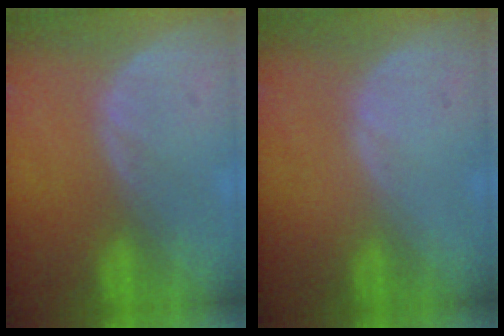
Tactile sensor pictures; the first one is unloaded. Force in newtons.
{"total": 0.0}